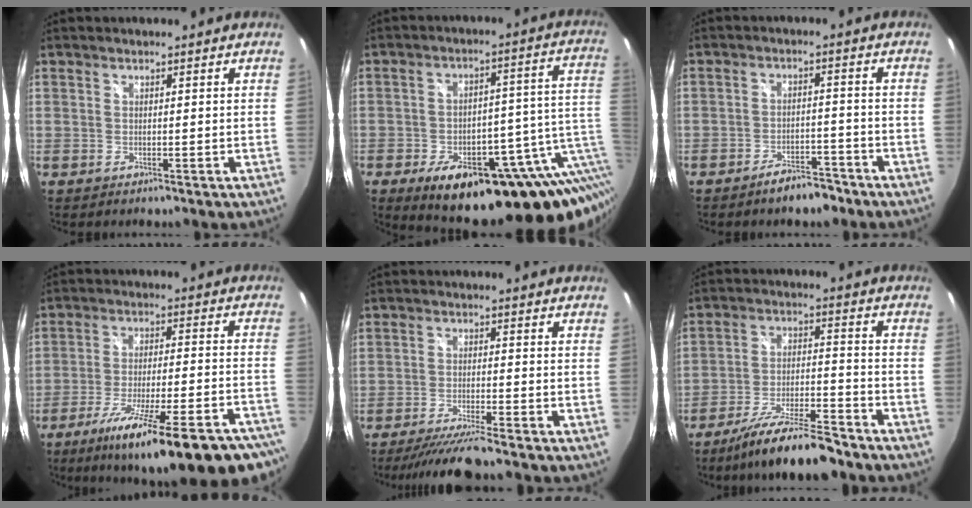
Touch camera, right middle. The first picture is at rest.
{"total": 25.0, "force": [-9.1, 10.7, 20.7], "torque": [-0.275, -0.004, -0.106]}
{"total": 5.9, "force": [-4.7, 2.1, 2.8], "torque": [-0.055, 0.011, -0.064]}
{"total": 26.7, "force": [-20.3, 4.5, 16.8], "torque": [-0.260, -0.059, -0.282]}
{"total": 8.9, "force": [-7.9, -0.9, 4.1], "torque": [-0.091, -0.017, -0.133]}
{"total": 14.6, "force": [-12.3, 1.8, 7.6], "torque": [-0.149, -0.017, -0.202]}